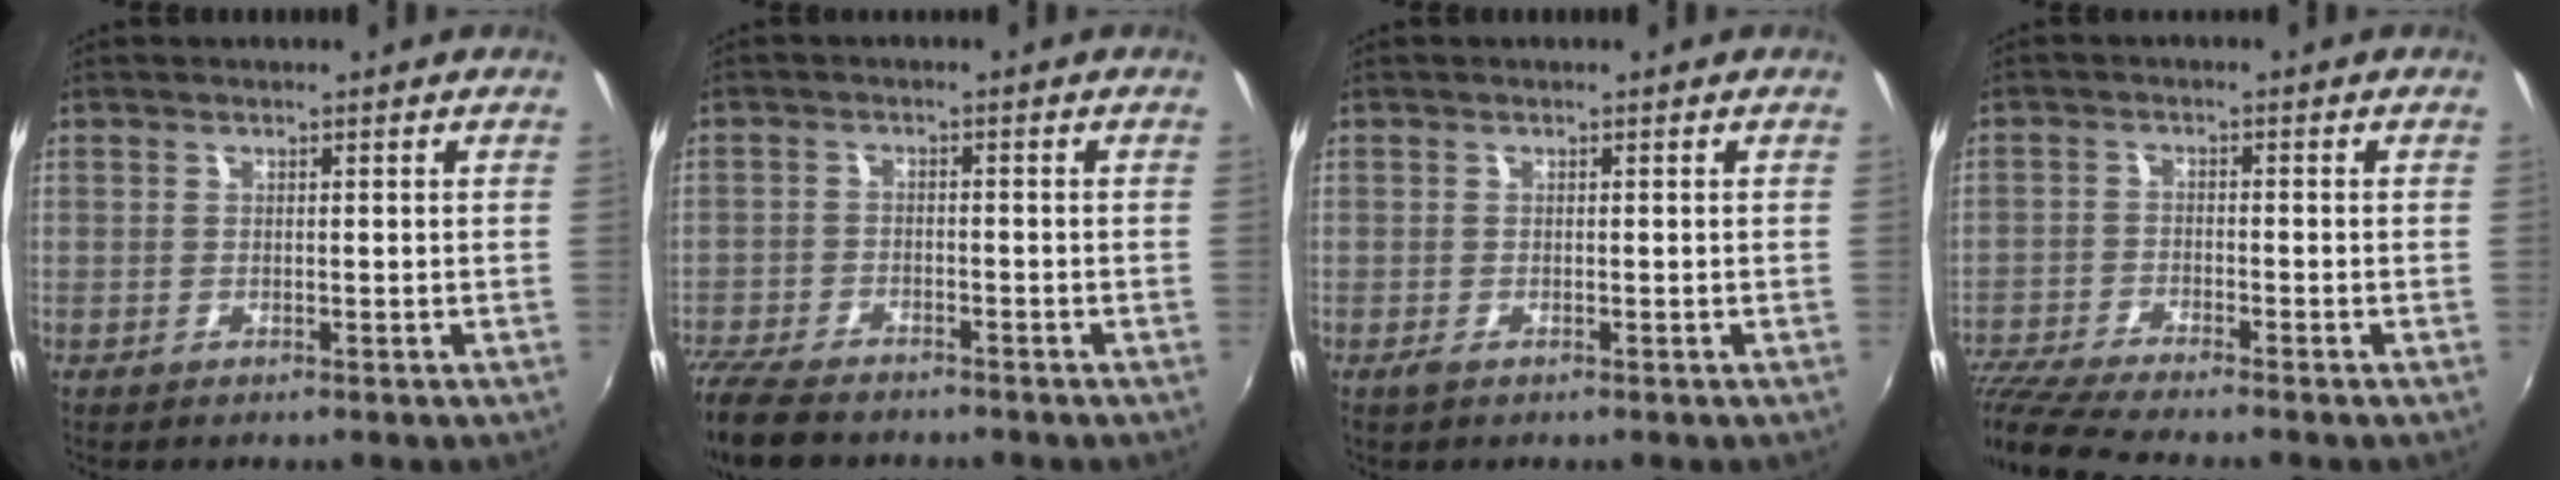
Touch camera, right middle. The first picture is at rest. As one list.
[{"total": 10.7, "force": [-9.0, 3.4, 4.5], "torque": [-0.128, -0.032, -0.166]}, {"total": 0.8, "force": [-0.6, 0.3, 0.5], "torque": [-0.011, -0.003, -0.011]}, {"total": 9.3, "force": [-8.5, 0.1, 3.7], "torque": [-0.098, -0.027, -0.163]}]